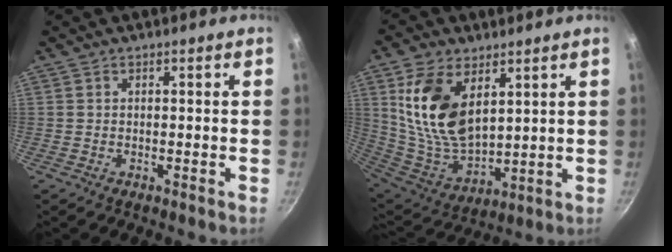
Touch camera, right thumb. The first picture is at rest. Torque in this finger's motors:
{"motor_torque": [1.20, 1.46, 1.69, 0.47, 0.44]}